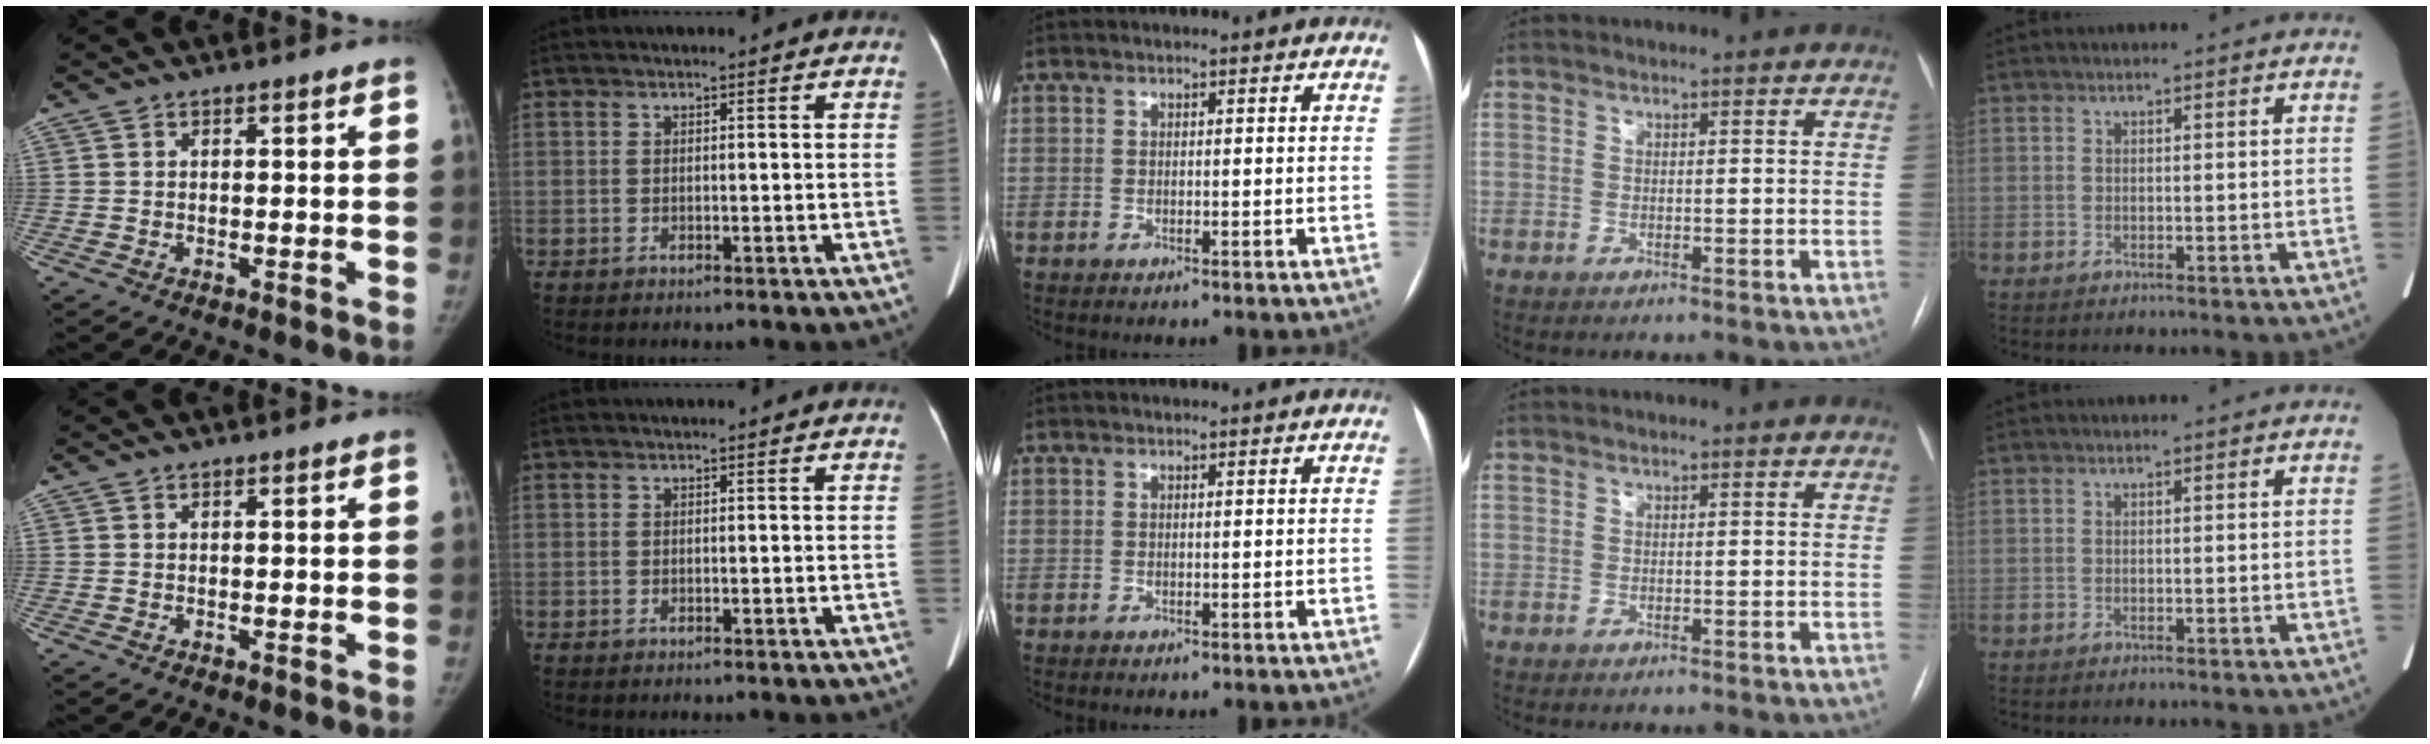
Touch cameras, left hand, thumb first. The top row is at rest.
{}